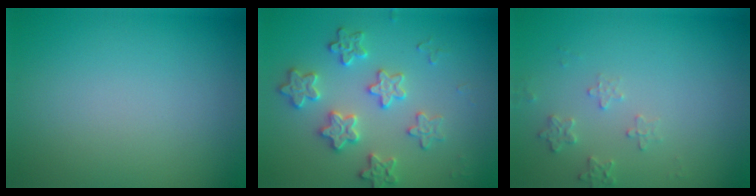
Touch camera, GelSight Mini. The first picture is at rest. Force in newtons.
{"total": 3.6, "press": 3.5, "slide": 0.5}
{"total": 1.6, "press": 1.6, "slide": 0.4}